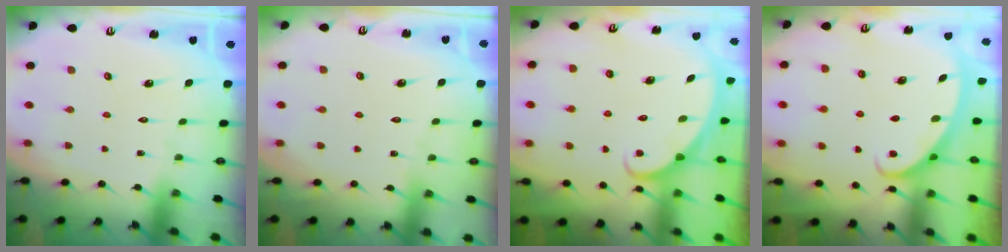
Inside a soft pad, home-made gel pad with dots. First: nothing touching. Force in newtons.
{"total": 2.6, "press": 2.6, "slide": 0.2}
{"total": 2.5, "press": 2.5, "slide": 0.3}
{"total": 3.0, "press": 3.0, "slide": 0.4}